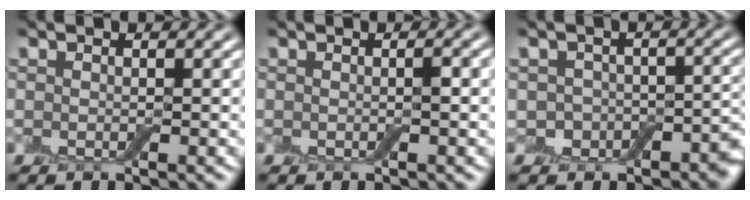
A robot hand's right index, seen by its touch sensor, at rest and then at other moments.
{"total": 0.8, "force": [-0.1, 0.0, 0.8], "torque": [-0.012, 0.001, 0.000]}
{"total": 4.0, "force": [-1.6, 3.2, 1.7], "torque": [-0.014, -0.008, -0.030]}